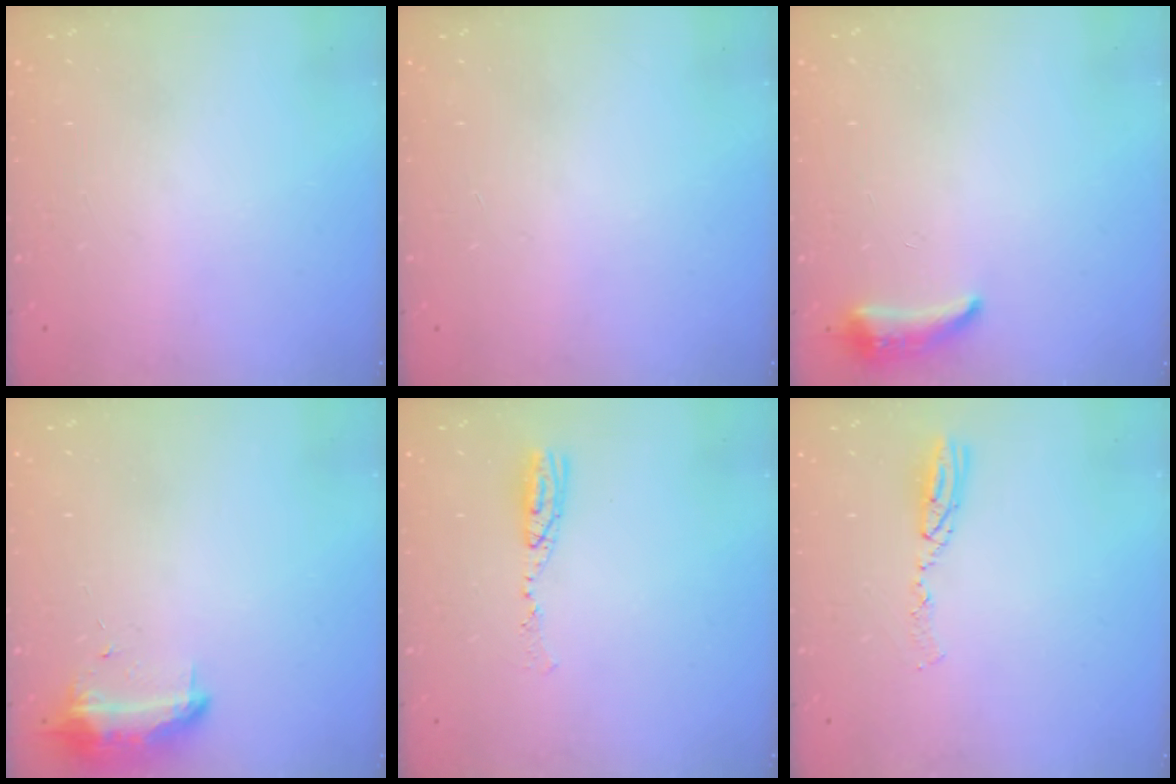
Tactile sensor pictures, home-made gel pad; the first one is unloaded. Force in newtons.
{"total": 0.9, "press": 0.0, "slide": 0.9}
{"total": 6.4, "press": 6.4, "slide": 0.8}
{"total": 8.8, "press": 8.6, "slide": 1.5}
{"total": 7.4, "press": 7.3, "slide": 1.5}
{"total": 7.7, "press": 7.7, "slide": 0.7}